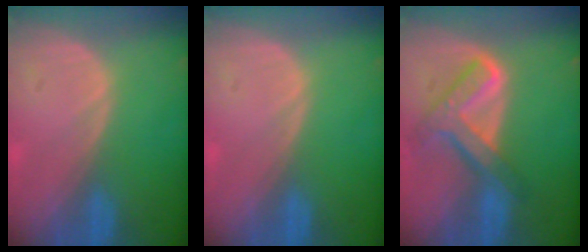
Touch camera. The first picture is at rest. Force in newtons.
{"total": 0.0}
{"total": 8.0, "press": 6.8, "slide": 4.3}